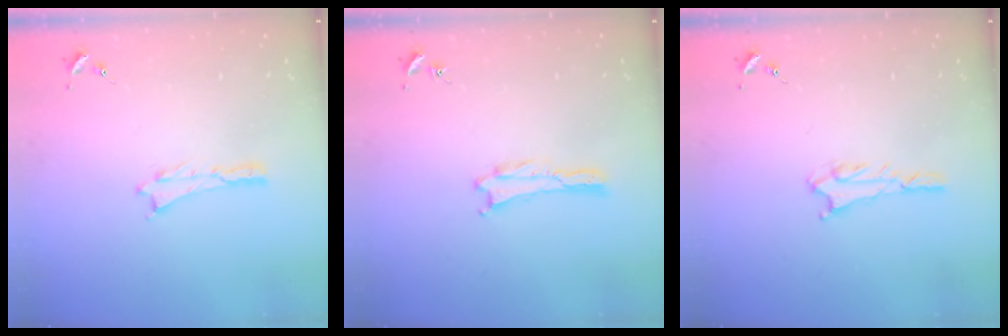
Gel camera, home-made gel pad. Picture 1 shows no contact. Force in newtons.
{"total": 0.0}
{"total": 1.8, "press": 1.8, "slide": 0.2}